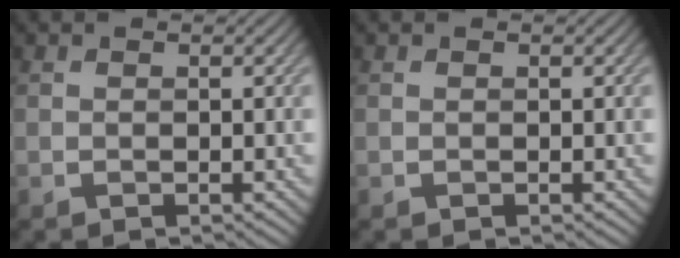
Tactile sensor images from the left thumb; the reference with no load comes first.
{"total": 0.0}